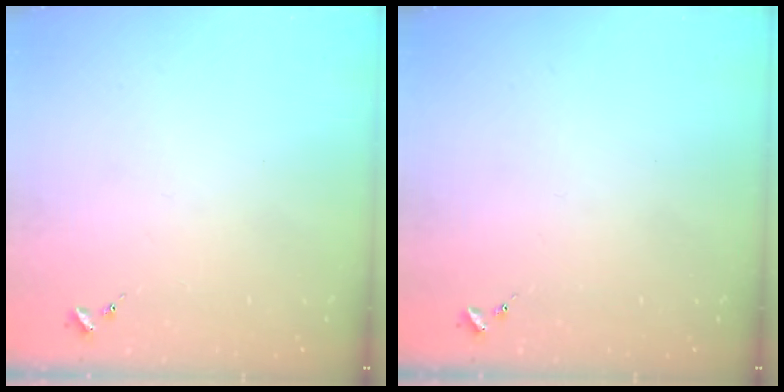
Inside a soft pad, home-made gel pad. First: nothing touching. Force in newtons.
{"total": 0.0}